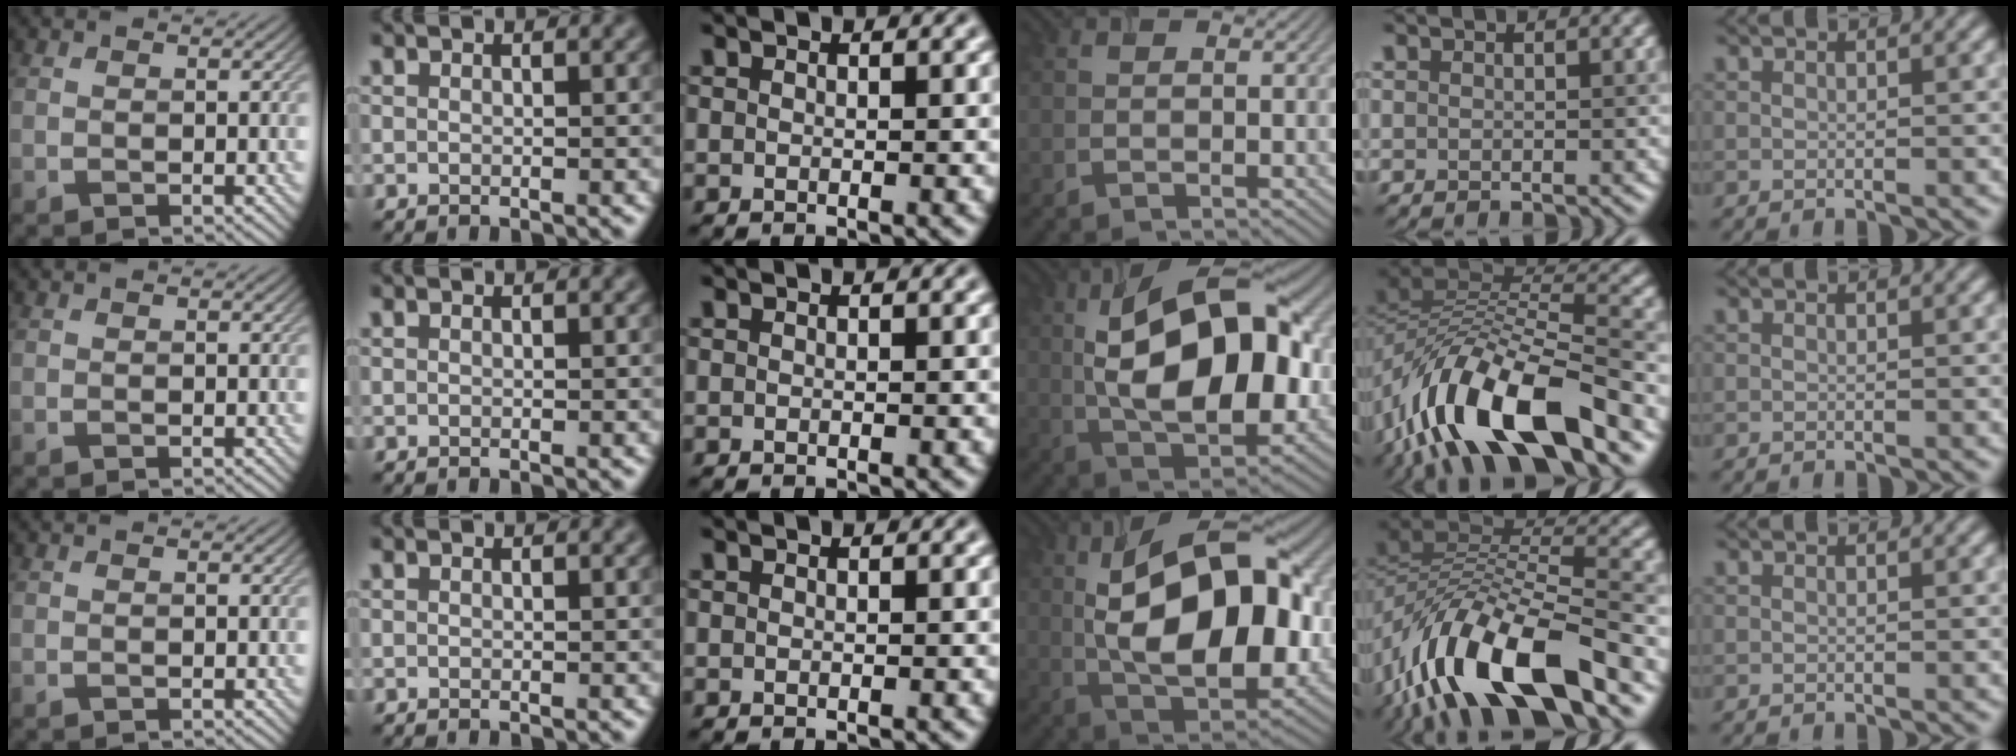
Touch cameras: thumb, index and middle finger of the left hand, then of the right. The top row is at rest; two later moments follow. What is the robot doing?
{"motion": "extract", "object": "airpods case & airpods"}